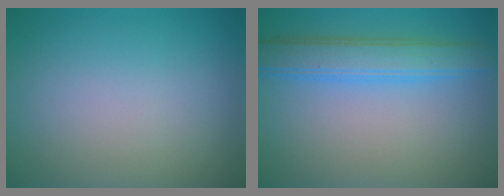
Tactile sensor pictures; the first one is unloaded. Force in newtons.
{"total": 4.3, "press": 4.3, "slide": 0.2}